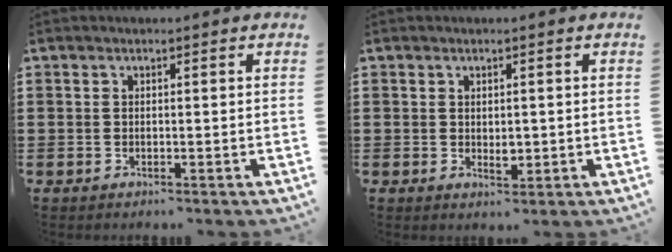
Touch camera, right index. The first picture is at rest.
{"total": 1.9, "force": [0.1, 1.1, 1.6], "torque": [-0.022, 0.000, -0.001]}